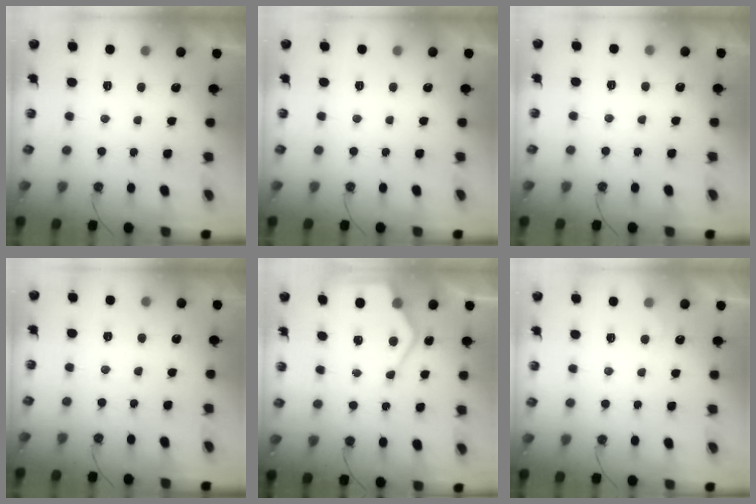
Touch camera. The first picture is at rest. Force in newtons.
{"total": 0.0}
{"total": 4.7, "press": 4.6, "slide": 0.7}
{"total": 2.4, "press": 2.4, "slide": 0.5}
{"total": 9.5, "press": 9.4, "slide": 1.1}
{"total": 3.7, "press": 3.7, "slide": 0.4}